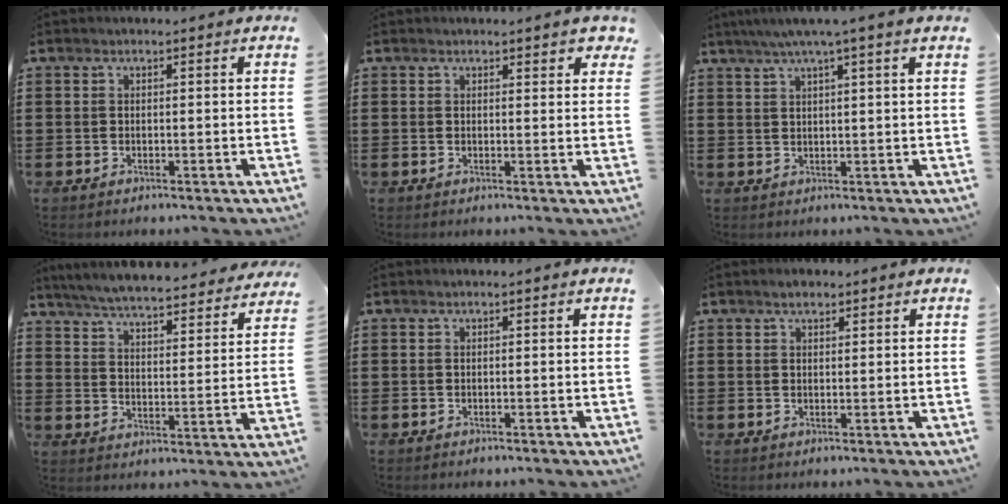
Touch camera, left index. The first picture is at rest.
{"total": 1.5, "force": [1.3, 0.4, 0.6], "torque": [-0.007, 0.002, 0.023]}
{"total": 3.2, "force": [2.0, -0.5, 2.4], "torque": [-0.050, 0.003, 0.034]}
{"total": 5.6, "force": [5.4, -0.3, 1.1], "torque": [-0.050, -0.042, 0.091]}
{"total": 0.0}
{"total": 1.6, "force": [1.2, 0.7, 0.8], "torque": [-0.018, 0.005, 0.022]}